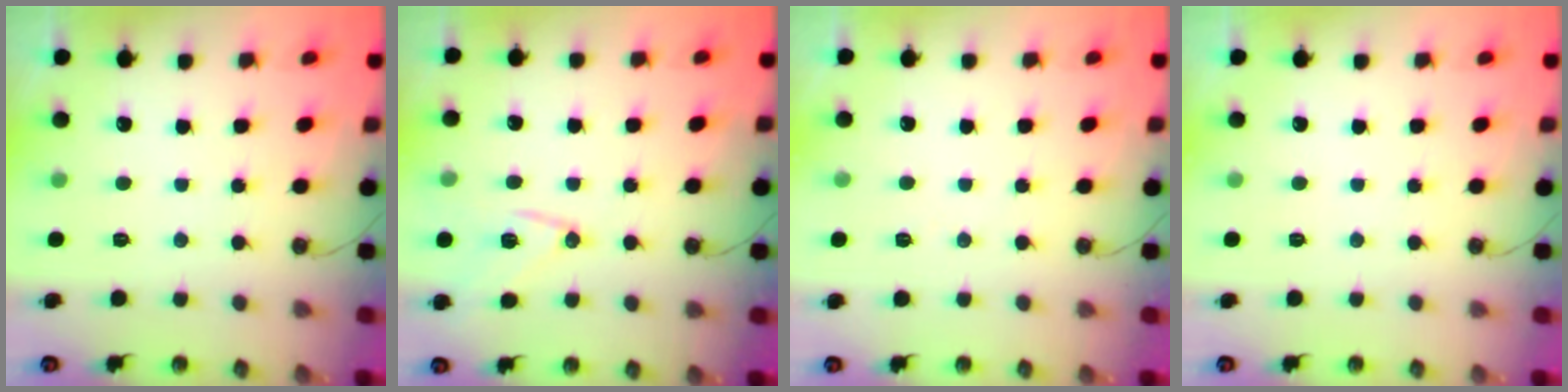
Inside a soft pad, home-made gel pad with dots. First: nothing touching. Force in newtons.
{"total": 12.0, "press": 11.7, "slide": 2.7}
{"total": 3.9, "press": 1.8, "slide": 3.5}
{"total": 0.0}